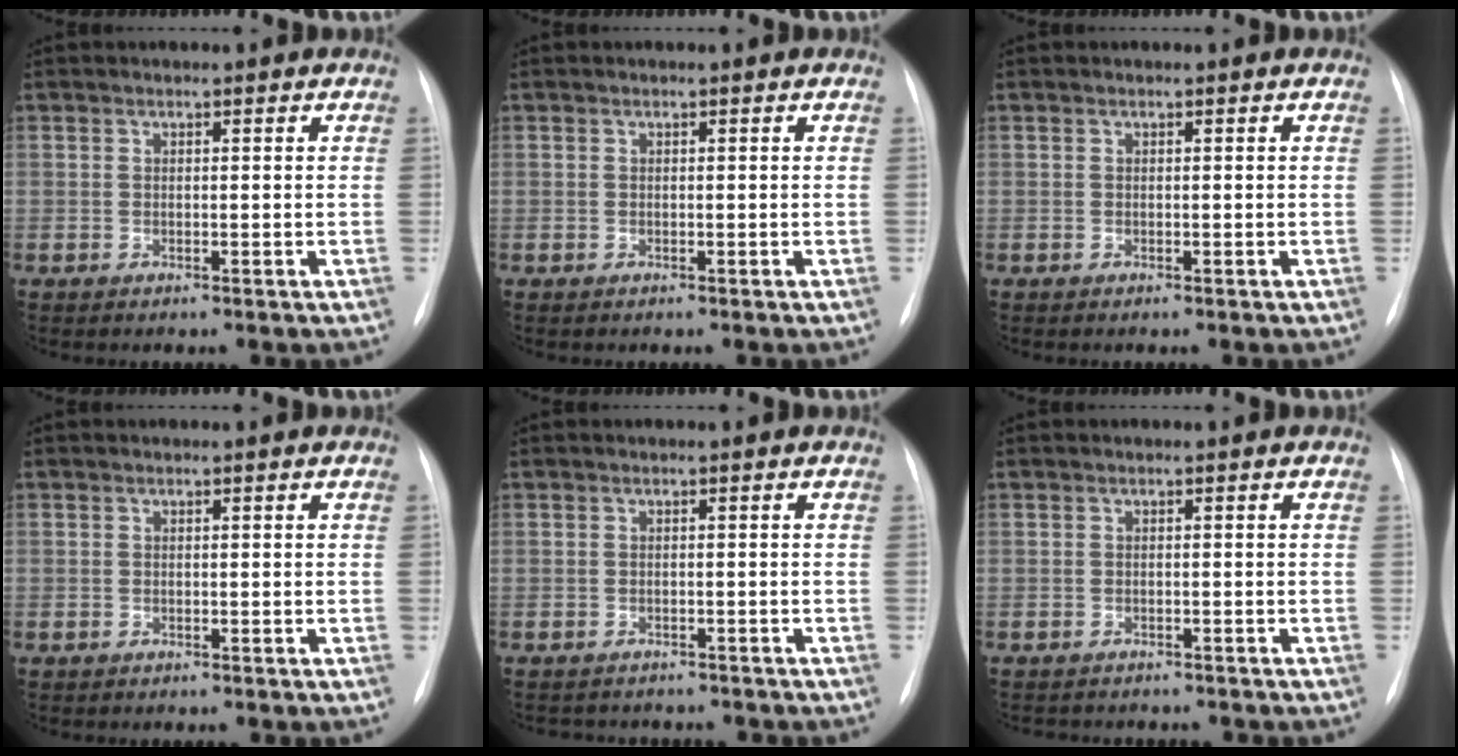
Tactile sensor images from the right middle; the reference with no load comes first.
{"total": 0.0}
{"total": 0.0}
{"total": 0.0}
{"total": 5.7, "force": [-5.2, 2.1, 1.2], "torque": [-0.014, 0.004, -0.056]}
{"total": 4.8, "force": [-4.3, 1.6, 1.3], "torque": [-0.016, -0.001, -0.048]}